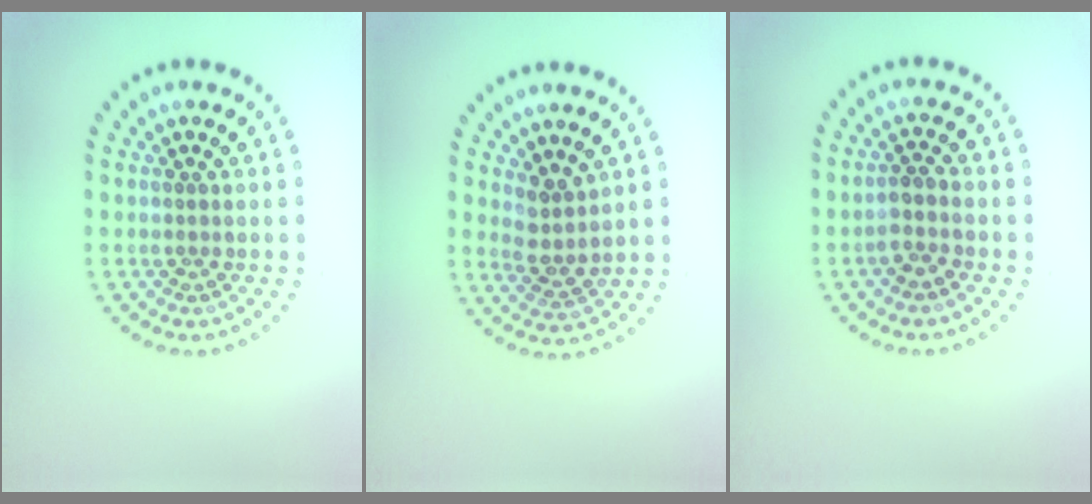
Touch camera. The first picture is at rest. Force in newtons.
{"total": 2.5, "press": 2.0, "slide": 1.5}
{"total": 1.9, "press": 1.5, "slide": 1.1}